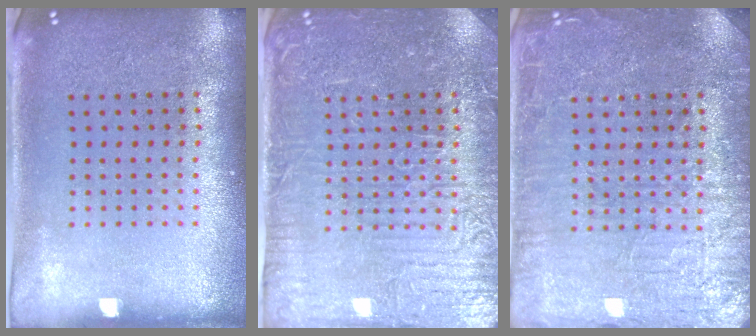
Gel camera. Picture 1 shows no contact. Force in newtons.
{"total": 4.8, "press": 4.5, "slide": 1.7}
{"total": 4.1, "press": 4.1, "slide": 0.6}